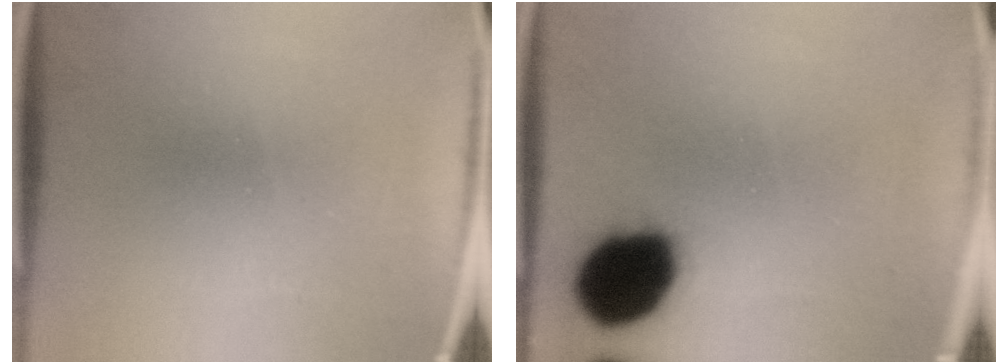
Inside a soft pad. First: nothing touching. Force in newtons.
{"total": 17.8}